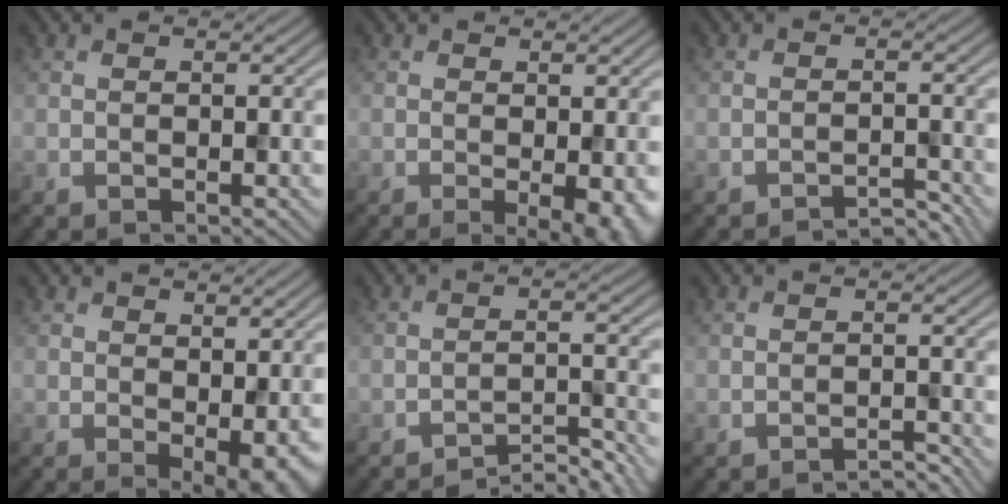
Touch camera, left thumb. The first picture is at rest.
{"total": 3.8, "force": [-0.8, 0.8, 3.6], "torque": [-0.055, -0.008, -0.011]}
{"total": 2.5, "force": [-2.4, 0.2, 0.8], "torque": [-0.006, 0.008, -0.042]}
{"total": 4.0, "force": [-0.3, 1.6, 3.7], "torque": [-0.050, -0.009, 0.002]}
{"total": 4.4, "force": [-3.9, 0.5, 2.0], "torque": [-0.032, 0.008, -0.063]}
{"total": 2.4, "force": [-2.2, 0.2, 0.7], "torque": [-0.003, 0.009, -0.041]}